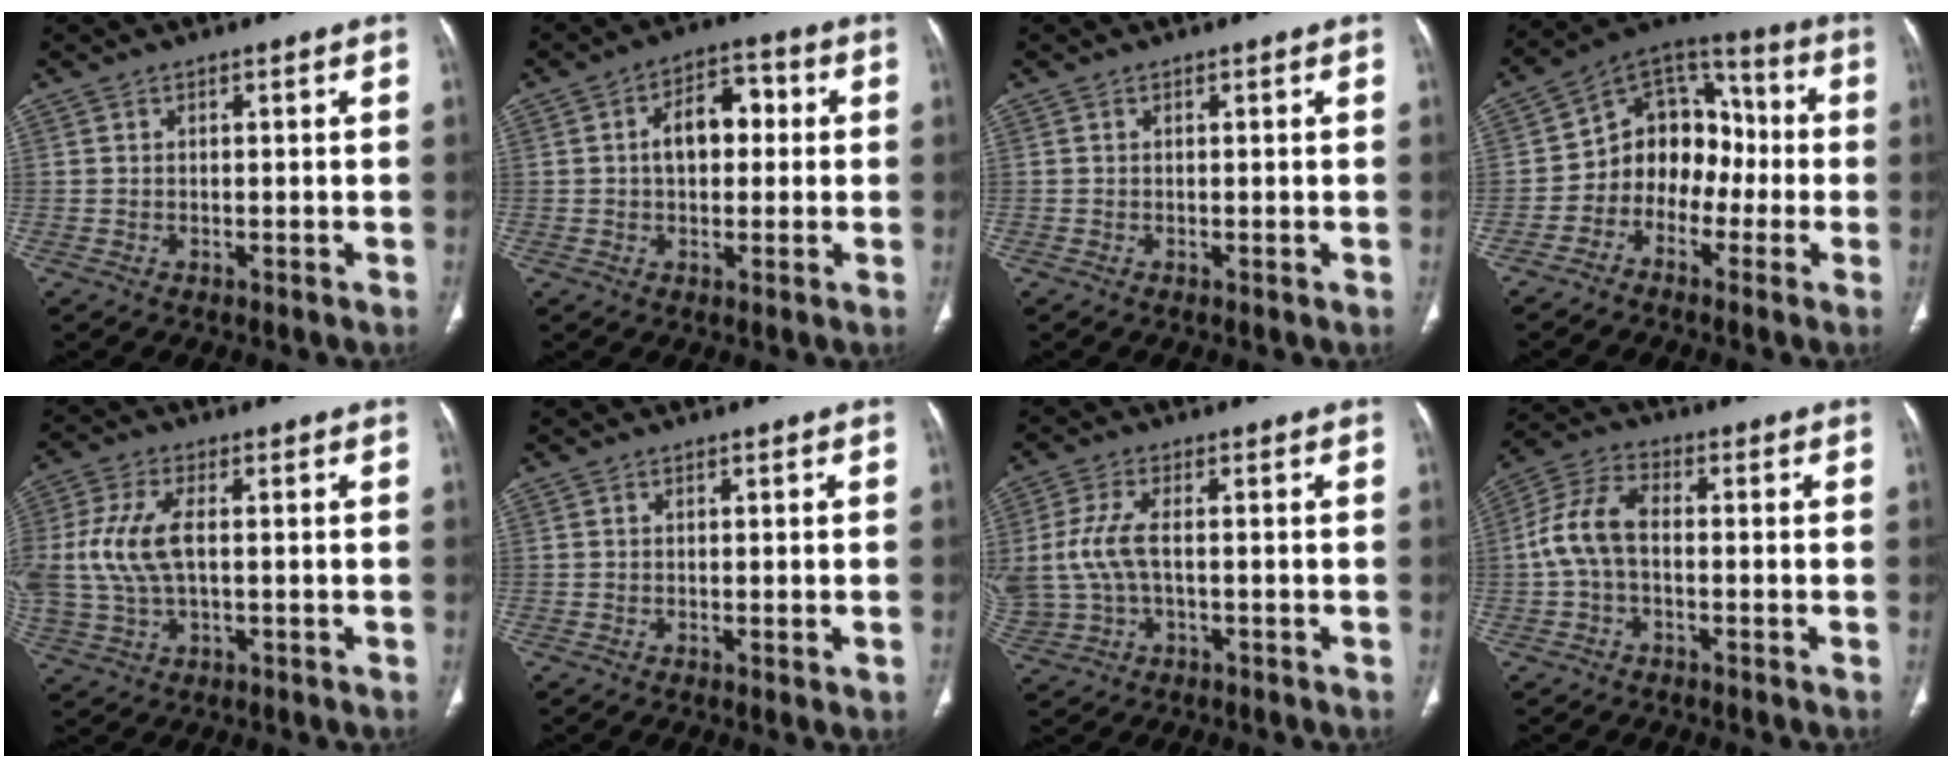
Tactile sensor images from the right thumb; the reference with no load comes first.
{"total": 3.6, "force": [0.3, 2.2, 2.8], "torque": [-0.038, 0.015, 0.001]}
{"total": 0.0}
{"total": 12.6, "force": [-3.0, 10.0, 6.9], "torque": [-0.060, 0.063, -0.067]}
{"total": 11.0, "force": [0.4, 5.6, 9.5], "torque": [-0.228, 0.011, 0.011]}
{"total": 1.2, "force": [-0.3, 0.2, 1.1], "torque": [-0.017, -0.006, -0.002]}
{"total": 9.7, "force": [0.0, 5.3, 8.2], "torque": [-0.197, 0.013, 0.006]}
{"total": 8.3, "force": [-0.8, 4.7, 6.7], "torque": [-0.138, 0.029, -0.024]}